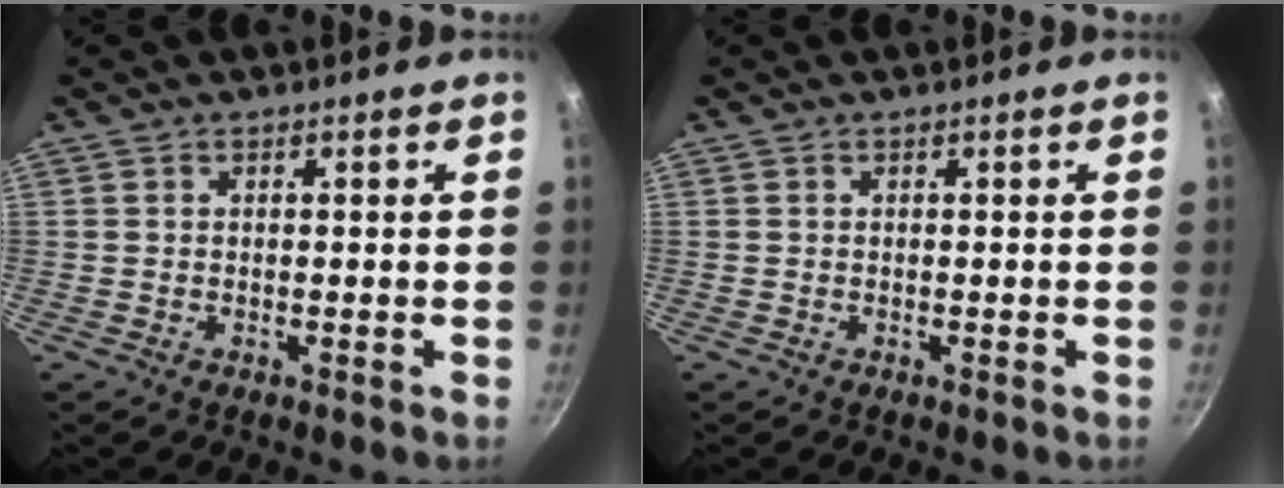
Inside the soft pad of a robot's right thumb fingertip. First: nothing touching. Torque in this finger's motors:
{"motor_torque": [0.00, 0.00, 0.07, 0.07, 0.00]}